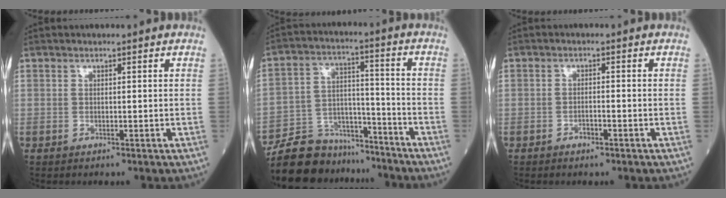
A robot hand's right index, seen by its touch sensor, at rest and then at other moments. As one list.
[{"total": 13.4, "force": [-12.2, 5.2, 2.1], "torque": [-0.038, 0.039, -0.208]}, {"total": 1.6, "force": [-1.0, 0.4, 1.2], "torque": [-0.018, 0.000, -0.017]}]